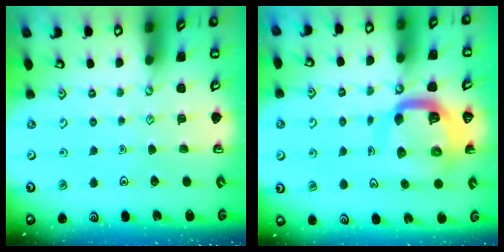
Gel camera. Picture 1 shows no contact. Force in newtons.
{"total": 12.8, "press": 12.7, "slide": 1.6}